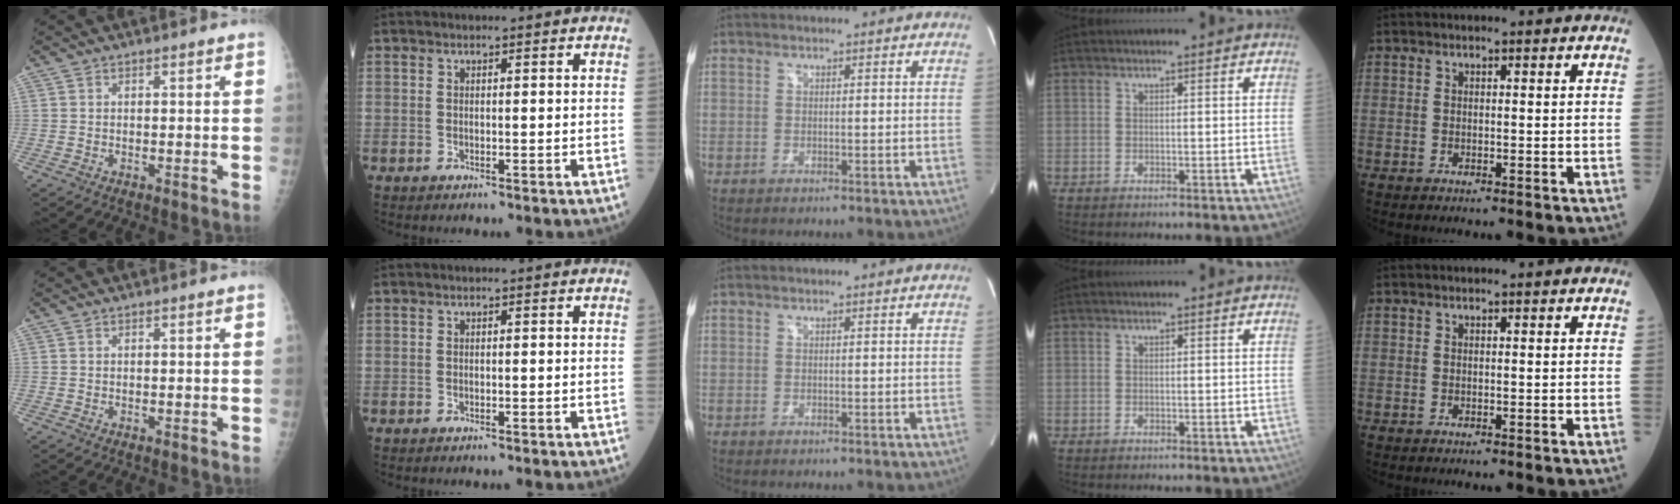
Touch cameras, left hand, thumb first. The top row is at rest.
{}